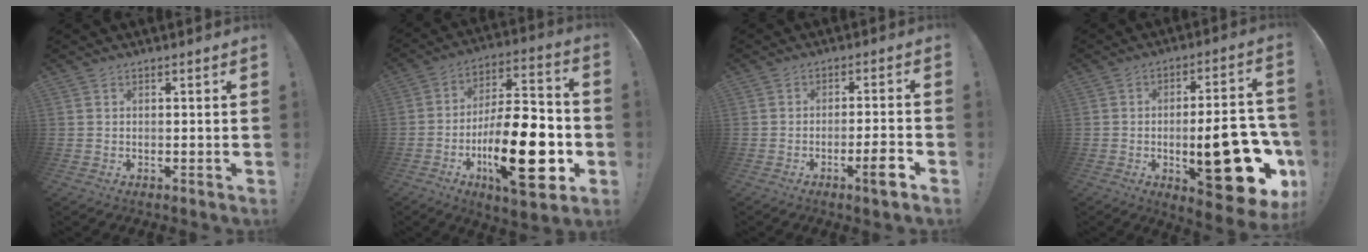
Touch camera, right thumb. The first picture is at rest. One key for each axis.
{"total": 26.8, "fx": -7.9, "fy": 10.2, "fz": 23.5, "tx": -0.406, "ty": 0.040, "tz": -0.119}
{"total": 6.6, "fx": -3.5, "fy": 0.4, "fz": 5.6, "tx": -0.081, "ty": 0.008, "tz": -0.057}
{"total": 24.8, "fx": -6.9, "fy": 9.3, "fz": 22.0, "tx": -0.294, "ty": 0.026, "tz": -0.093}